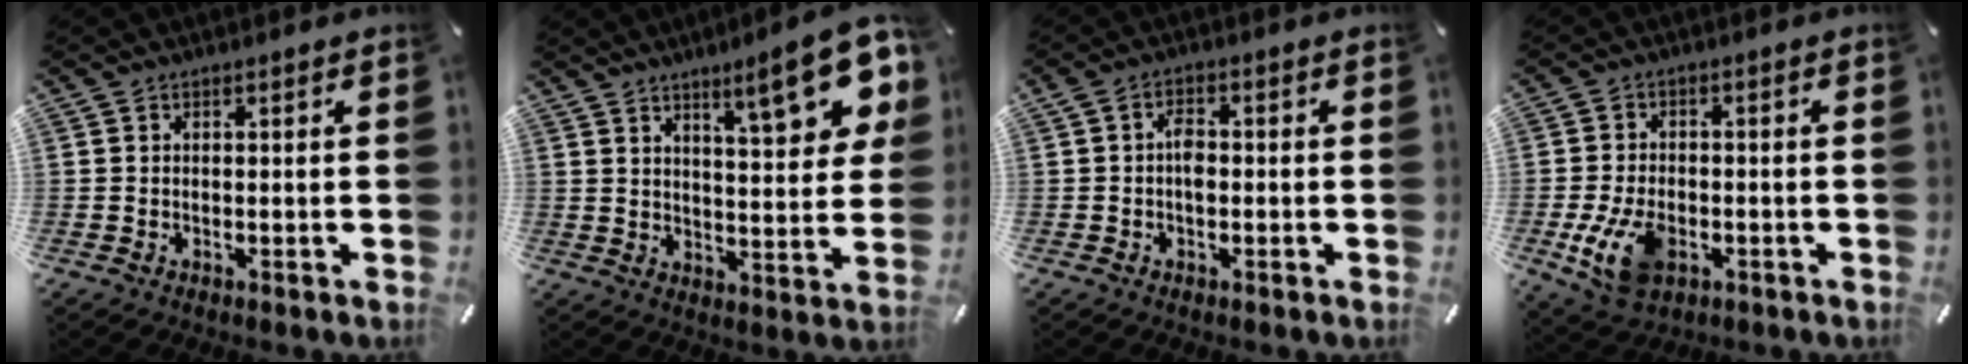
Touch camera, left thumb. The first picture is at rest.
{"total": 15.9, "force": [9.1, 4.3, 12.2], "torque": [-0.169, -0.050, 0.141]}
{"total": 3.6, "force": [-0.5, 2.1, 2.9], "torque": [-0.062, 0.005, -0.012]}
{"total": 9.1, "force": [-3.0, 5.8, 6.4], "torque": [-0.144, 0.004, -0.052]}